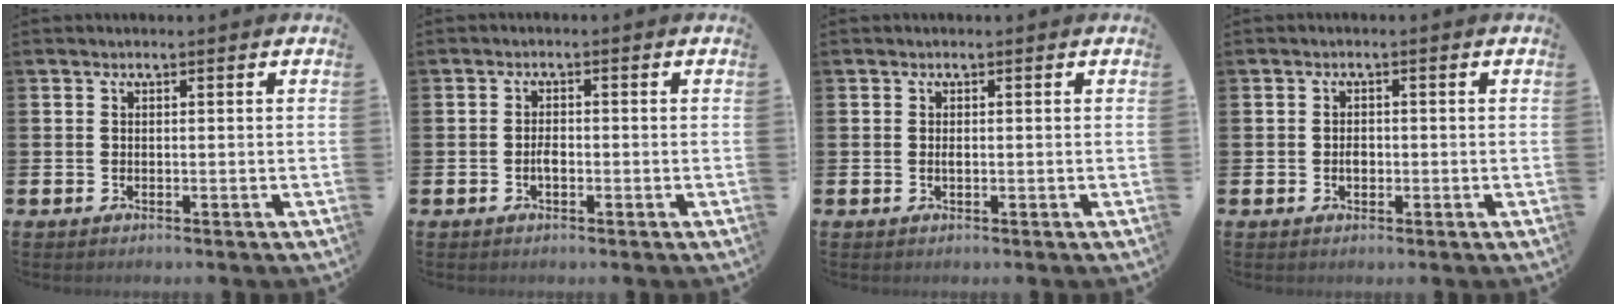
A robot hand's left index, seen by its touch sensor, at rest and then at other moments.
{"total": 1.6, "force": [-0.5, 0.8, 1.3], "torque": [-0.023, 0.001, -0.011]}
{"total": 0.5, "force": [0.0, 0.2, 0.5], "torque": [-0.009, -0.002, 0.000]}
{"total": 1.5, "force": [-0.3, 1.1, 1.1], "torque": [-0.011, 0.001, -0.009]}